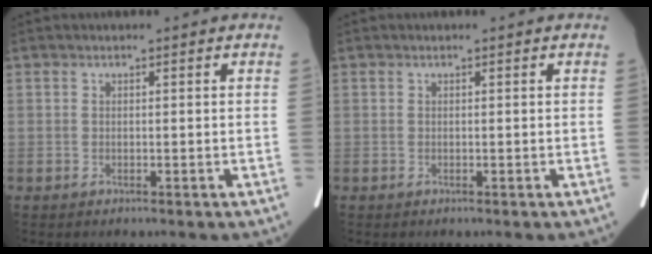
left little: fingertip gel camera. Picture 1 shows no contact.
{"total": 0.0}